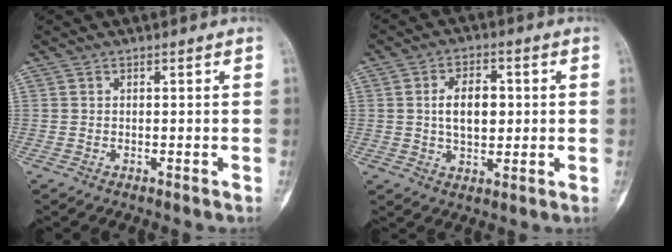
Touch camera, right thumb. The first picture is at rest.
{"total": 7.9, "force": [0.7, 4.8, 6.2], "torque": [-0.085, 0.004, 0.012]}